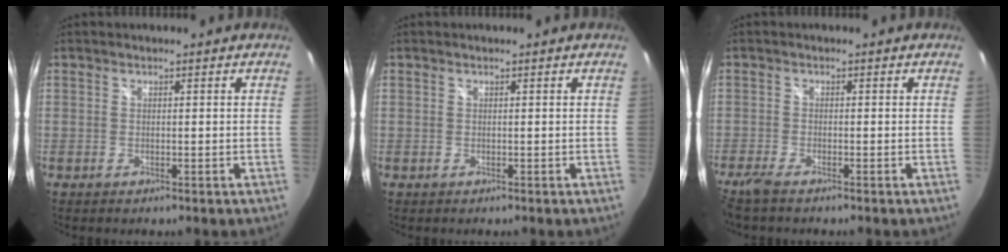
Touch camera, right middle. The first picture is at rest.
{"total": 0.0}
{"total": 3.6, "force": [-2.9, 0.3, 2.0], "torque": [-0.056, -0.013, -0.061]}